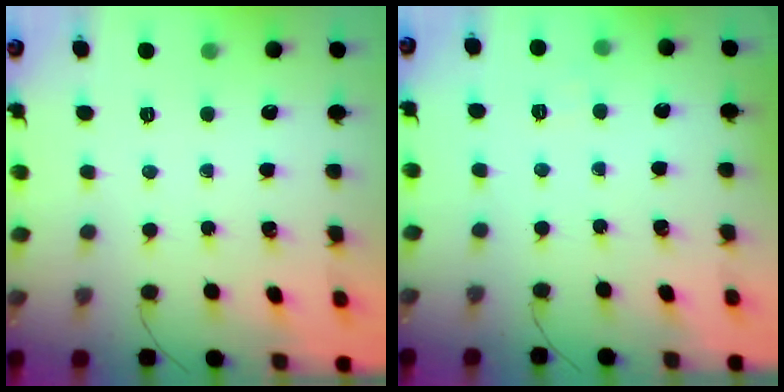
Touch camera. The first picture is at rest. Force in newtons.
{"total": 3.8, "press": 3.7, "slide": 0.9}